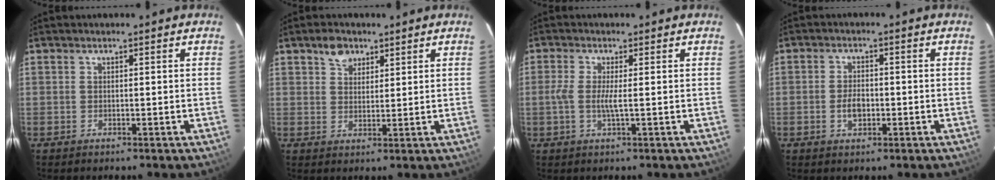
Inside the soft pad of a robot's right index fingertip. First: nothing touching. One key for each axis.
{"total": 4.2, "fx": 2.7, "fy": 2.8, "fz": 1.6, "tx": -0.021, "ty": 0.008, "tz": 0.049}
{"total": 3.3, "fx": -0.4, "fy": 0.0, "fz": 3.3, "tx": -0.072, "ty": -0.003, "tz": -0.013}
{"total": 3.8, "fx": -0.9, "fy": 2.3, "fz": 2.8, "tx": -0.054, "ty": 0.002, "tz": -0.014}